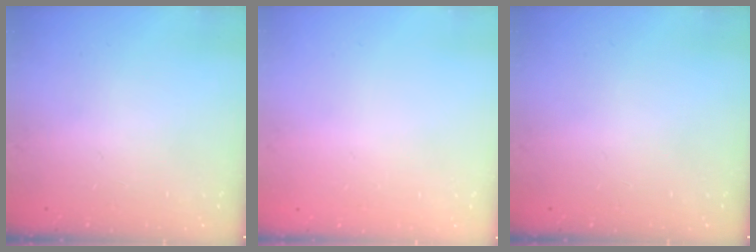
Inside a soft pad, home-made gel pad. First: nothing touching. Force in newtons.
{"total": 0.0}
{"total": 0.0}